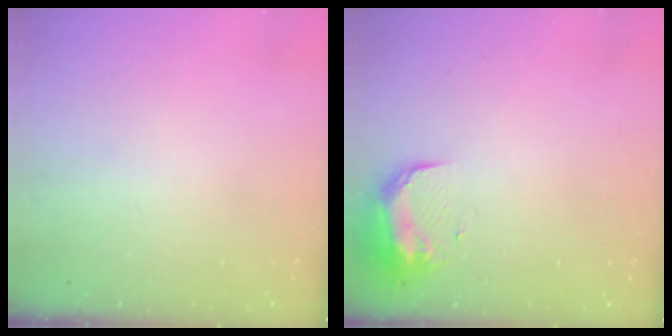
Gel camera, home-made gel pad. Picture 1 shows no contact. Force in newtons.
{"total": 9.7, "press": 9.7, "slide": 0.7}